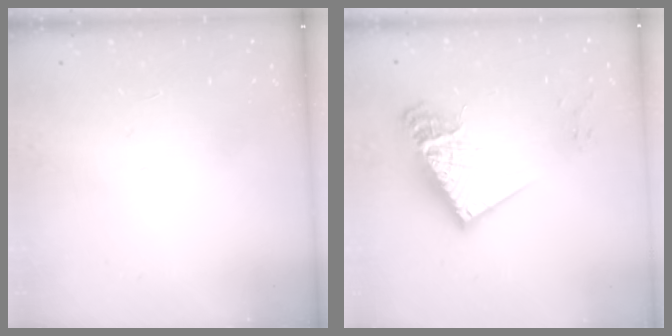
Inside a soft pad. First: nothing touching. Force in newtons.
{"total": 18.0, "press": 17.8, "slide": 2.0}